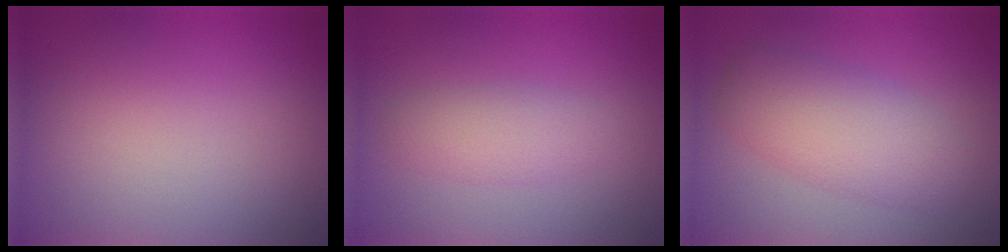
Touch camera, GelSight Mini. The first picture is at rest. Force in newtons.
{"total": 2.4, "press": 2.4, "slide": 0.2}
{"total": 4.7, "press": 4.7, "slide": 0.2}